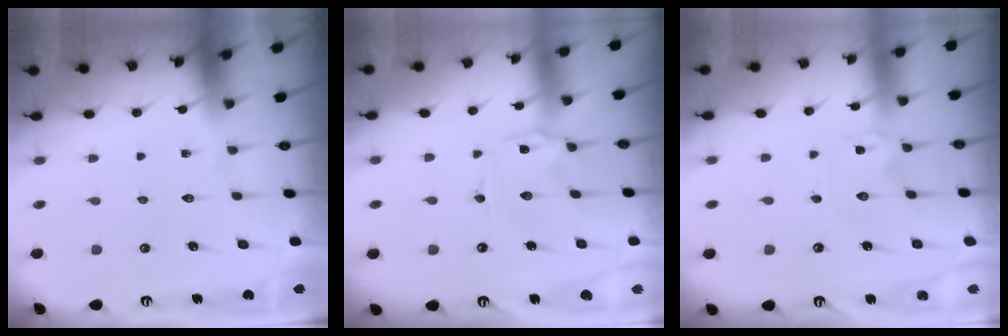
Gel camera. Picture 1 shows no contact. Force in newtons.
{"total": 1.5, "press": 1.5, "slide": 0.4}
{"total": 0.0}